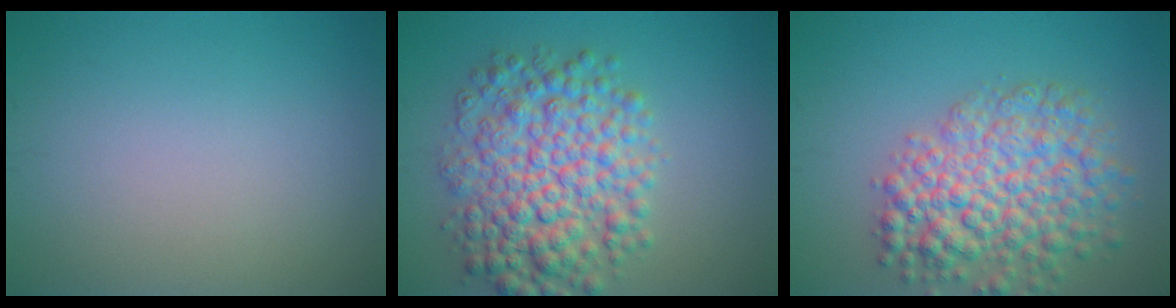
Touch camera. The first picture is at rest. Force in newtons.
{"total": 8.0, "press": 8.0, "slide": 0.1}
{"total": 7.5, "press": 7.5, "slide": 0.3}